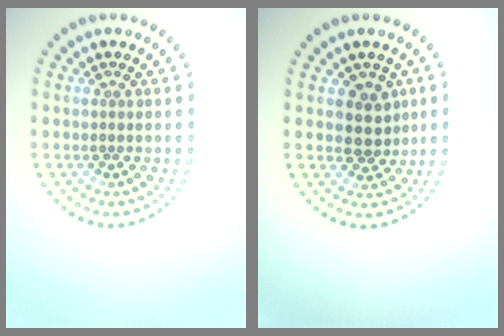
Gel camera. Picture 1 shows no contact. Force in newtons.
{"total": 2.8, "press": 2.5, "slide": 1.3}